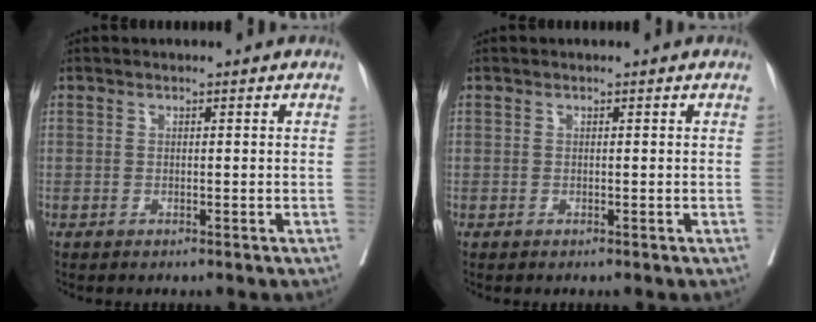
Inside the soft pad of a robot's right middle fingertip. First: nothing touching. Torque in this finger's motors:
{"motor_torque": [-0.09, -0.03, 0.00, -0.01]}